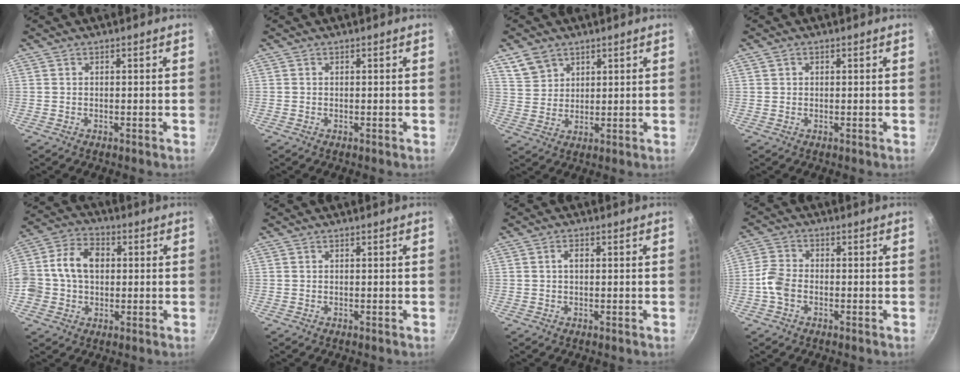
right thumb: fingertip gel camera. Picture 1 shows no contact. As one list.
[{"total": 0.0}, {"total": 6.3, "force": [3.9, 4.4, 2.1], "torque": [-0.022, -0.004, 0.085]}, {"total": 1.0, "force": [0.4, 0.9, 0.4], "torque": [-0.005, 0.005, 0.005]}, {"total": 11.8, "force": [0.9, 8.9, 7.7], "torque": [-0.119, 0.020, -0.003]}, {"total": 0.0}, {"total": 1.8, "force": [0.3, 1.1, 1.4], "torque": [-0.020, 0.007, 0.003]}, {"total": 4.8, "force": [-1.6, 3.2, 3.1], "torque": [-0.068, 0.018, -0.042]}]